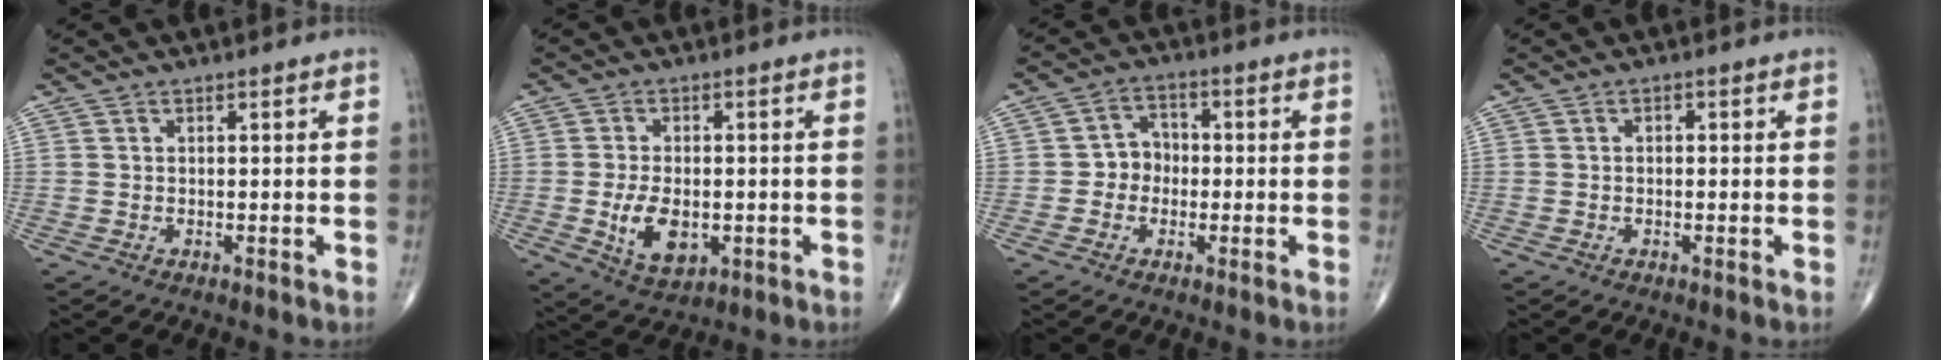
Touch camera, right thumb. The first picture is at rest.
{"total": 8.4, "force": [-1.7, 4.9, 6.7], "torque": [-0.109, -0.006, -0.019]}
{"total": 5.0, "force": [-0.8, 4.3, 2.3], "torque": [-0.012, 0.021, -0.026]}
{"total": 1.0, "force": [0.1, 0.6, 0.7], "torque": [-0.008, 0.005, -0.003]}